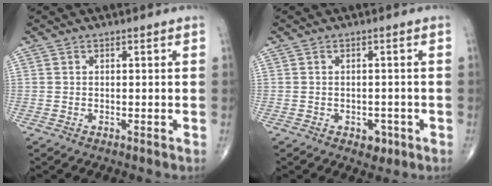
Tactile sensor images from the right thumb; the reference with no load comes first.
{"total": 2.8, "force": [-1.3, 1.9, 1.6], "torque": [-0.007, 0.004, -0.013]}